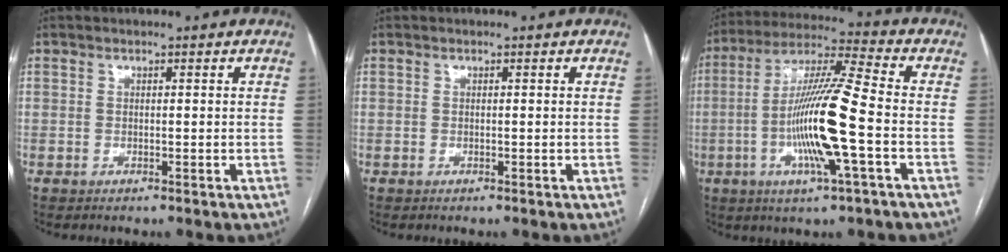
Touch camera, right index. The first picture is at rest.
{"total": 0.0}
{"total": 15.2, "force": [-3.4, 0.1, 14.8], "torque": [-0.286, -0.004, -0.070]}